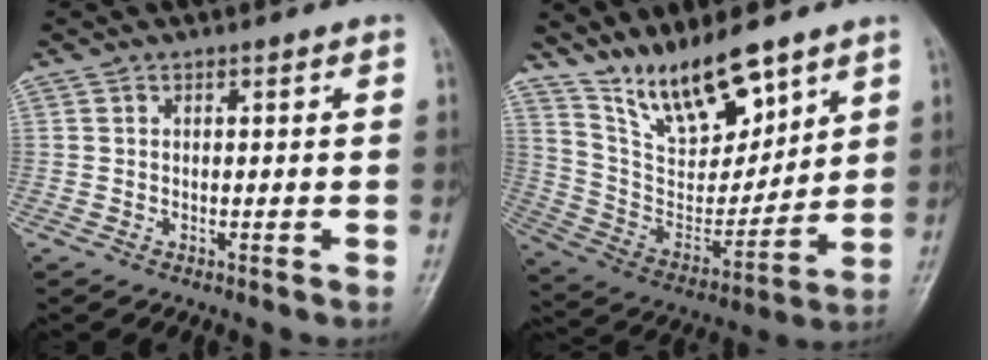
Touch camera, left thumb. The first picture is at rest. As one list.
[{"total": 16.1, "force": [11.7, 5.8, 9.3], "torque": [-0.122, -0.071, 0.227]}]